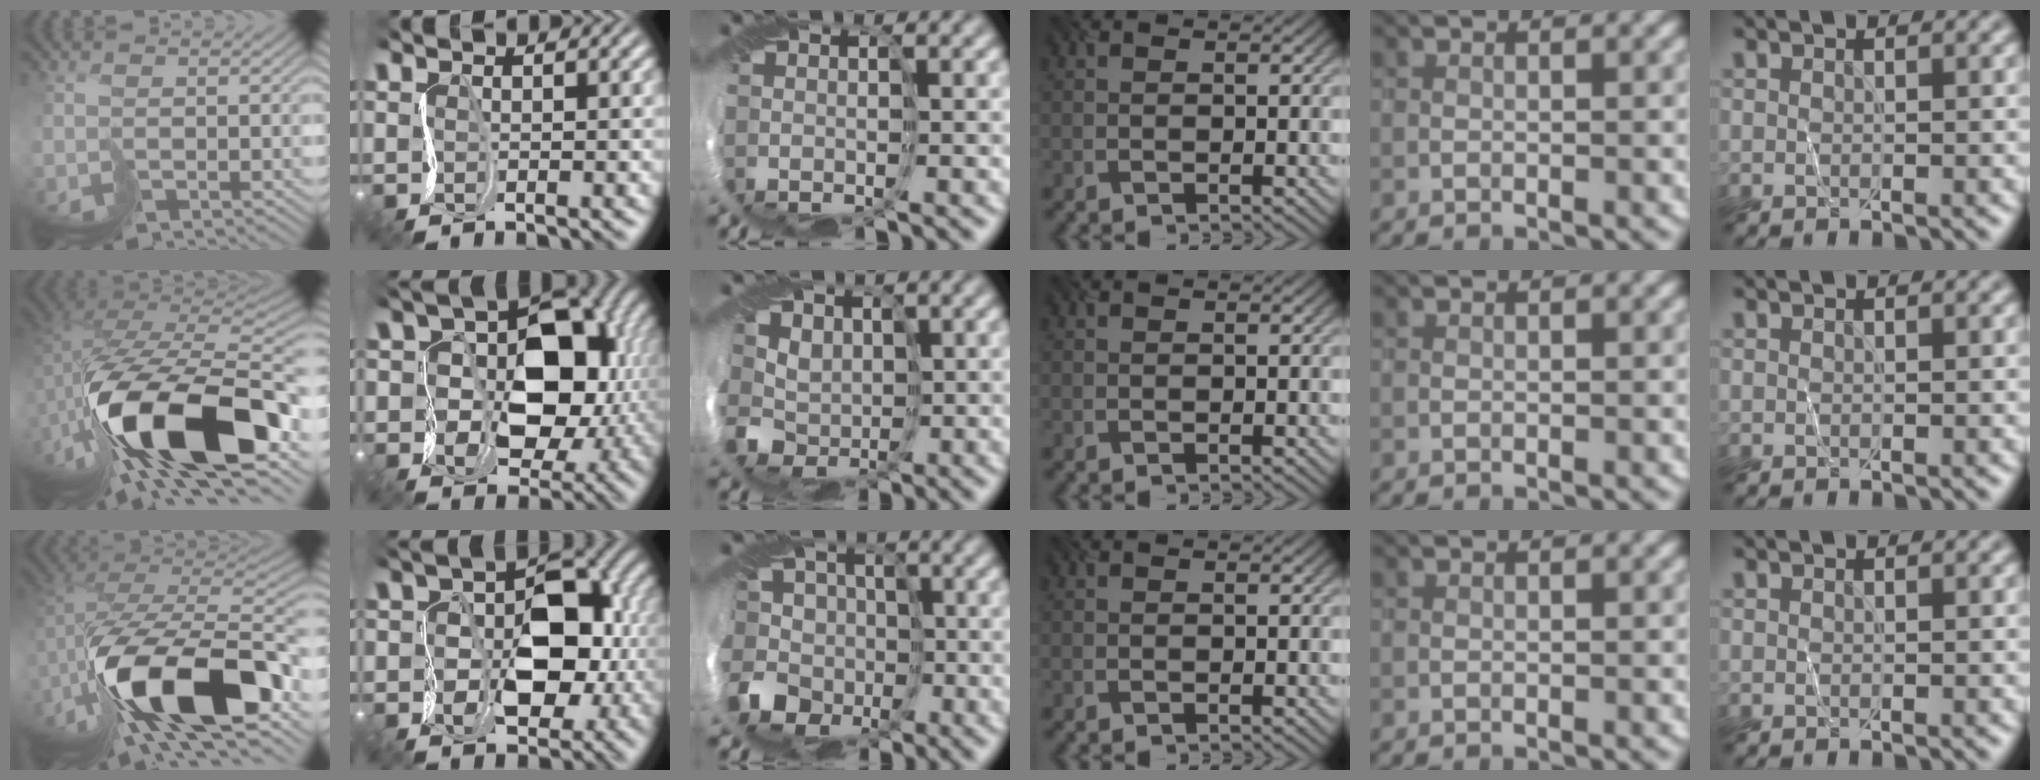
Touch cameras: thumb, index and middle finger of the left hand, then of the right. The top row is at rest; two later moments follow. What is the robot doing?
{"motion": "cut", "object": "receipt paper"}